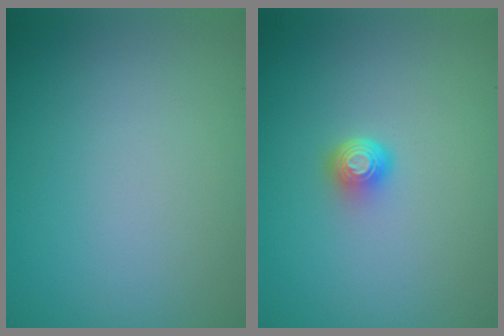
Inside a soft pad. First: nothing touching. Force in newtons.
{"total": 1.6, "press": 1.2, "slide": 1.1}